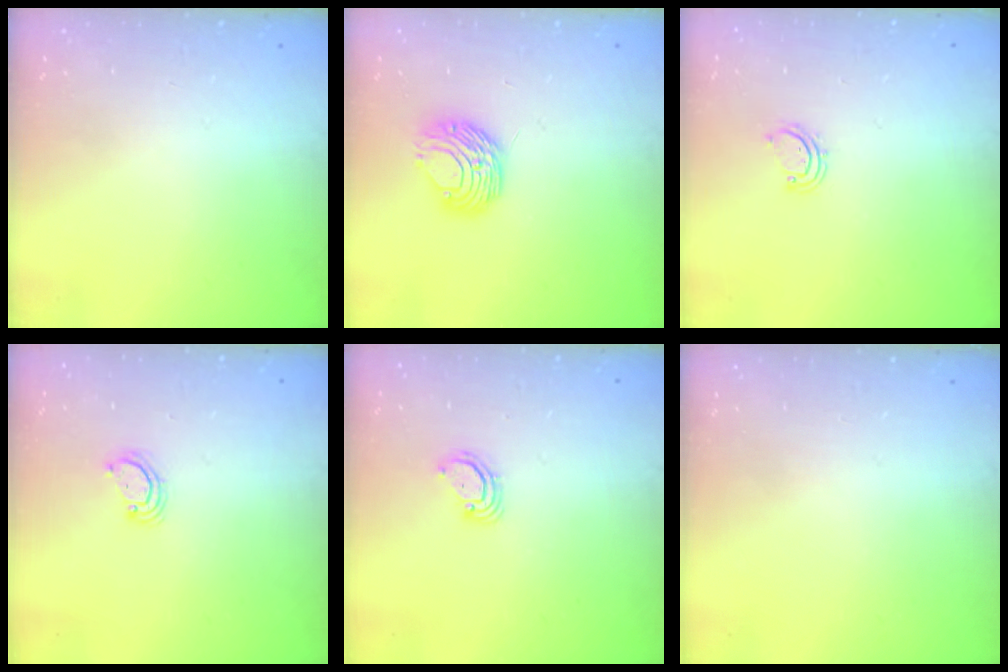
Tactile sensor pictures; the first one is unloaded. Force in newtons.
{"total": 8.9, "press": 8.9, "slide": 0.7}
{"total": 2.9, "press": 2.9, "slide": 0.3}
{"total": 4.2, "press": 4.2, "slide": 0.4}
{"total": 2.9, "press": 2.9, "slide": 0.2}
{"total": 0.0}